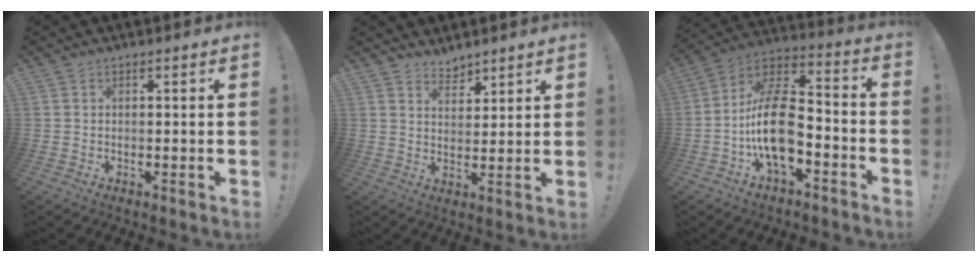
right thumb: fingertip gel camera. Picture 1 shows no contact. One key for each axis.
{"total": 4.6, "fx": 4.1, "fy": 2.0, "fz": 0.4, "tx": 0.006, "ty": -0.038, "tz": 0.075}
{"total": 17.0, "fx": -4.3, "fy": 9.4, "fz": 13.4, "tx": -0.259, "ty": 0.030, "tz": -0.068}